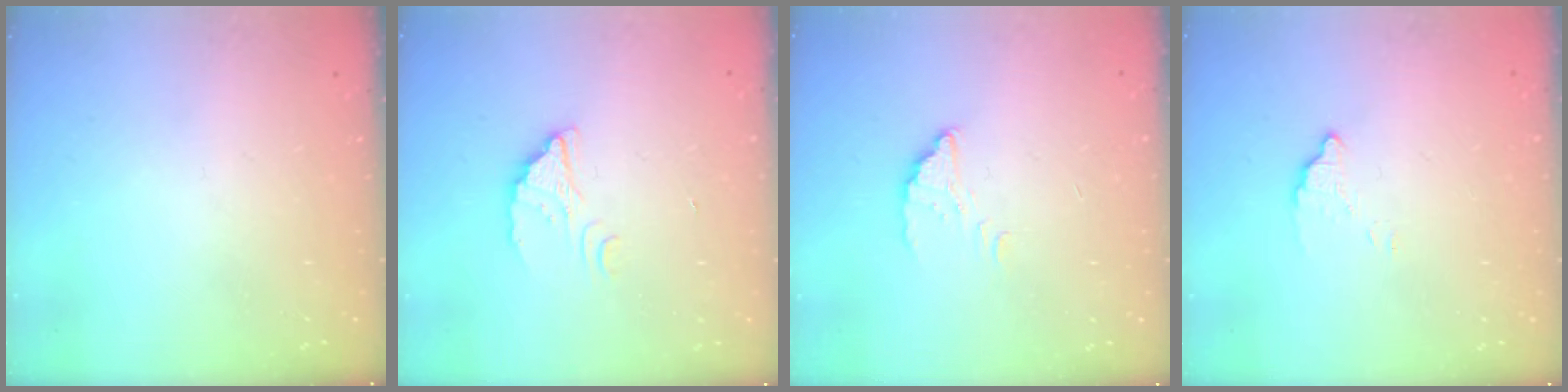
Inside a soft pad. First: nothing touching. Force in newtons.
{"total": 2.2, "press": 2.2, "slide": 0.2}
{"total": 2.2, "press": 2.2, "slide": 0.2}
{"total": 3.0, "press": 3.0, "slide": 0.1}